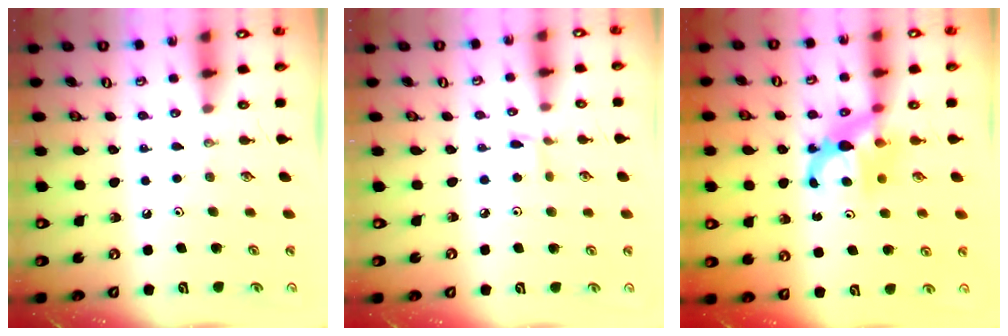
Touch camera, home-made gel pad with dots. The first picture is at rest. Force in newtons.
{"total": 1.6, "press": 1.6, "slide": 0.2}
{"total": 6.9, "press": 6.9, "slide": 0.4}